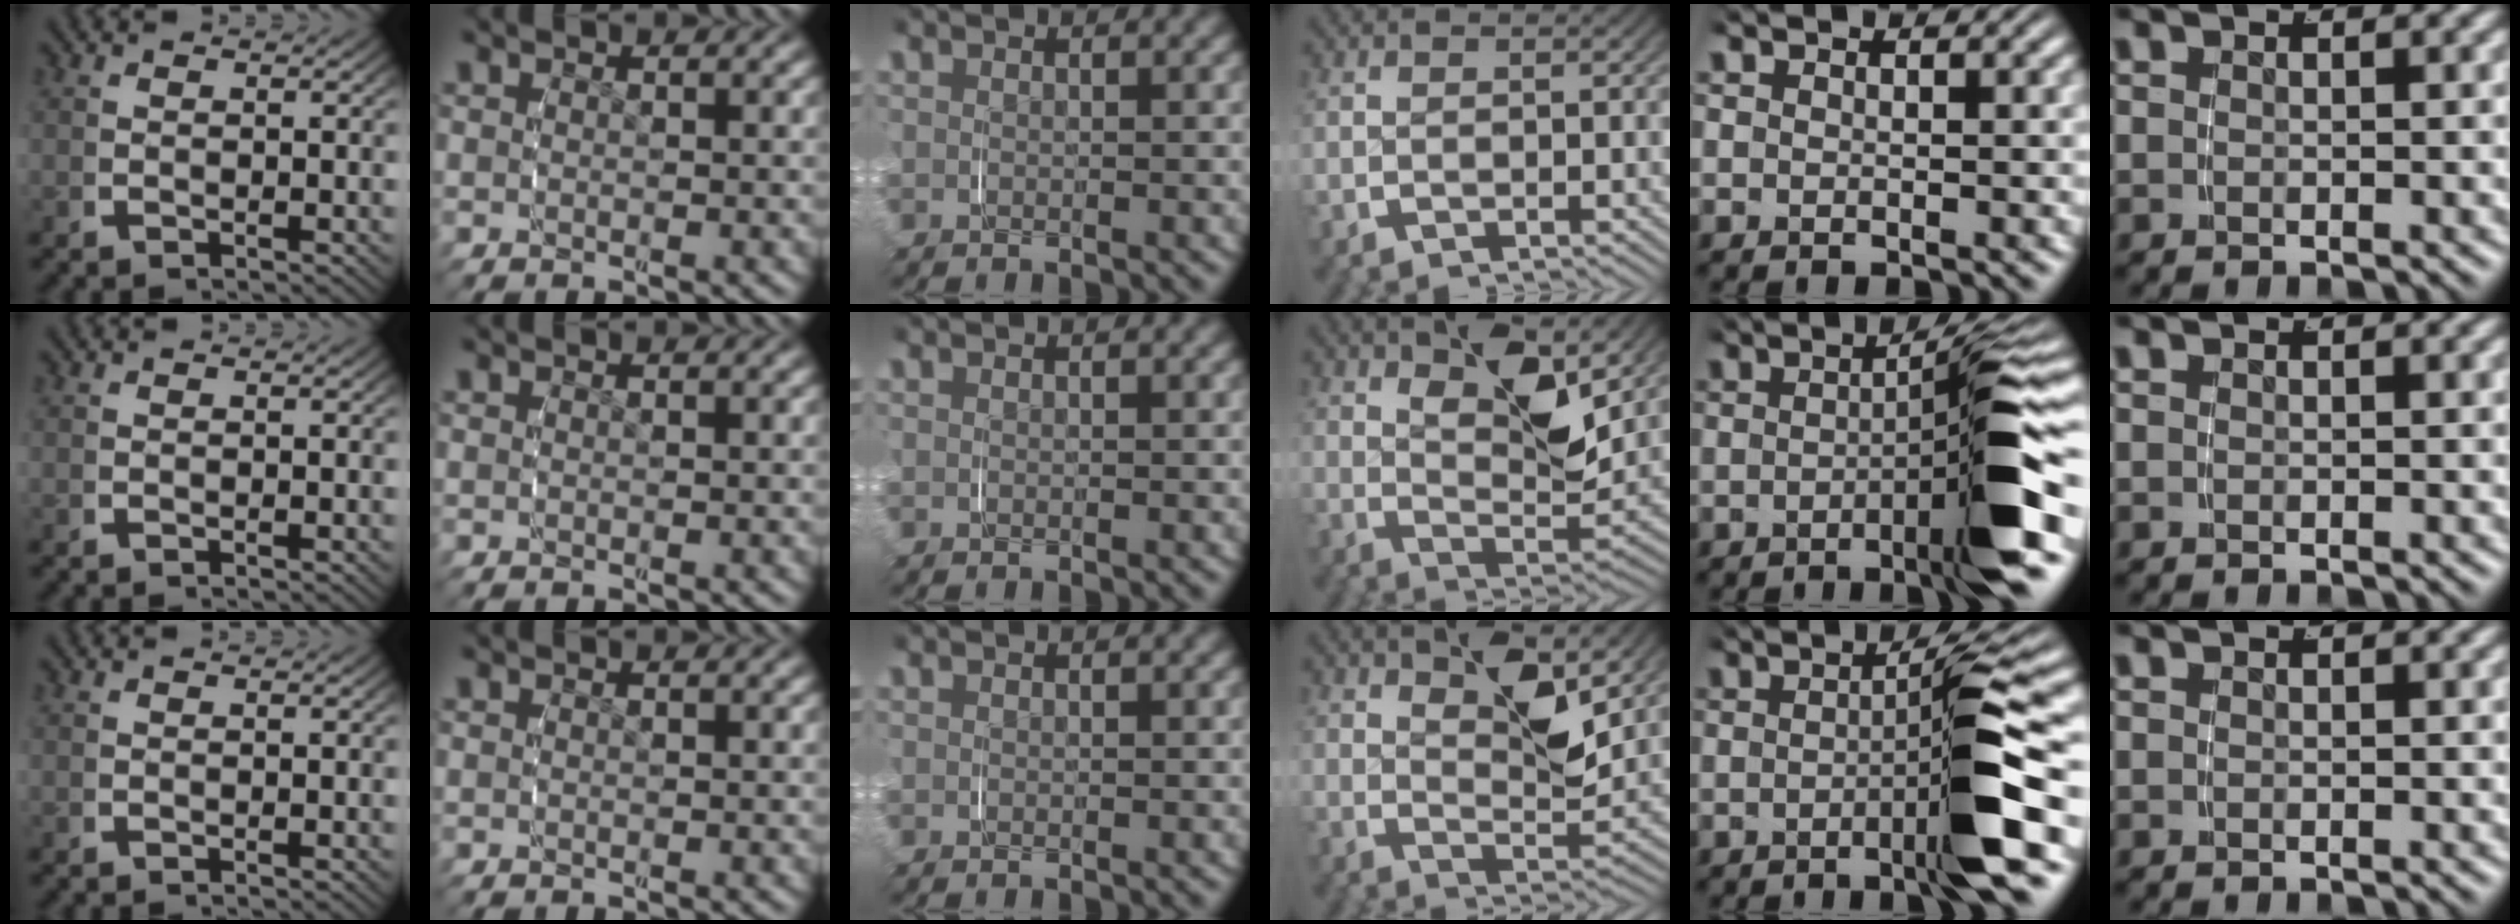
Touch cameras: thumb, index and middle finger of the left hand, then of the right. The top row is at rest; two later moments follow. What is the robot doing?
{"motion": "grasp_and_lifting", "object": "jar lid"}